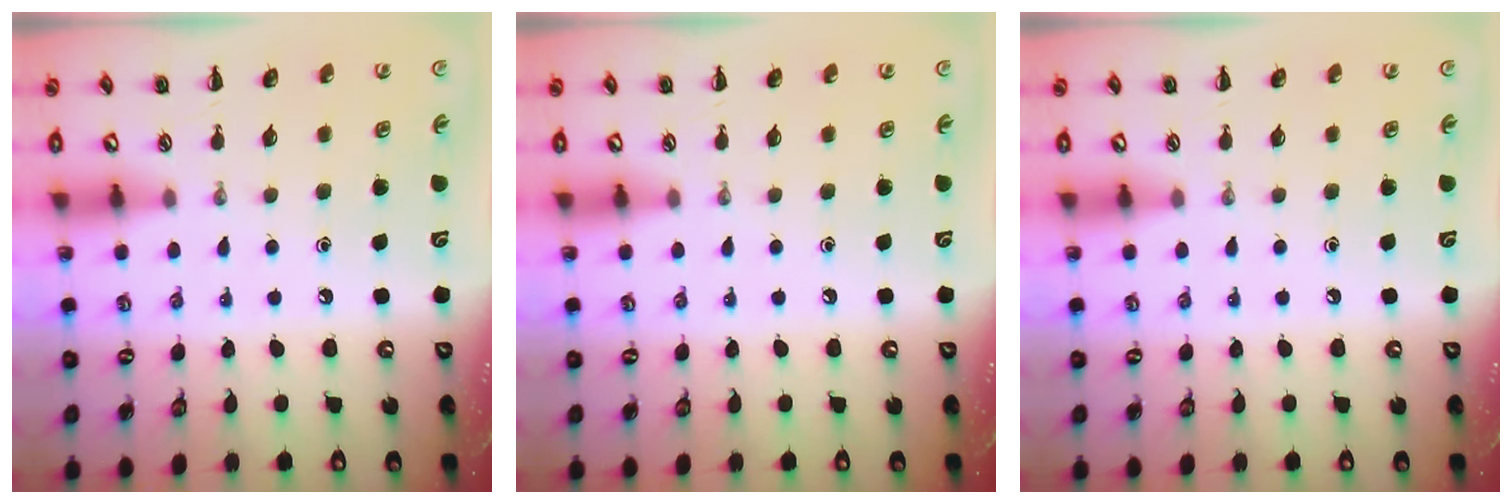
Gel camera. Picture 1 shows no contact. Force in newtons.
{"total": 0.0}
{"total": 0.0}